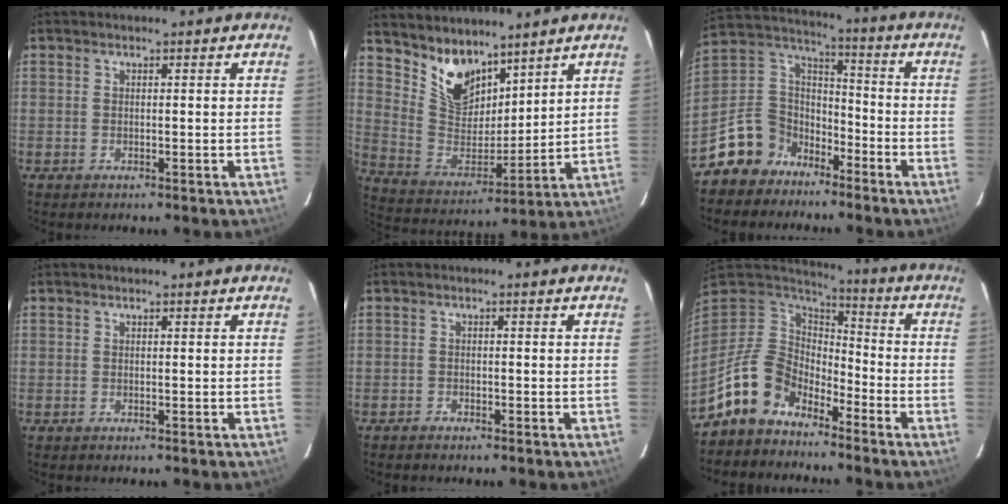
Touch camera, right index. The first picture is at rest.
{"total": 11.8, "force": [8.8, 6.2, 4.8], "torque": [-0.095, 0.000, 0.184]}
{"total": 11.6, "force": [-7.8, 8.3, 2.1], "torque": [-0.067, 0.058, -0.144]}
{"total": 0.0}
{"total": 1.2, "force": [-1.1, 0.3, 0.1], "torque": [-0.012, 0.002, -0.021]}
{"total": 12.5, "force": [-9.3, 7.4, 3.9], "torque": [-0.096, 0.020, -0.170]}